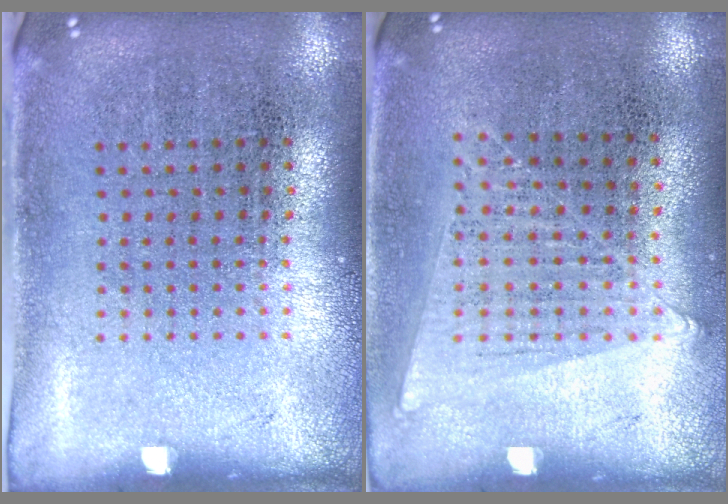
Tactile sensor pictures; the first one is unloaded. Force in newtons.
{"total": 1.0, "press": 0.9, "slide": 0.4}